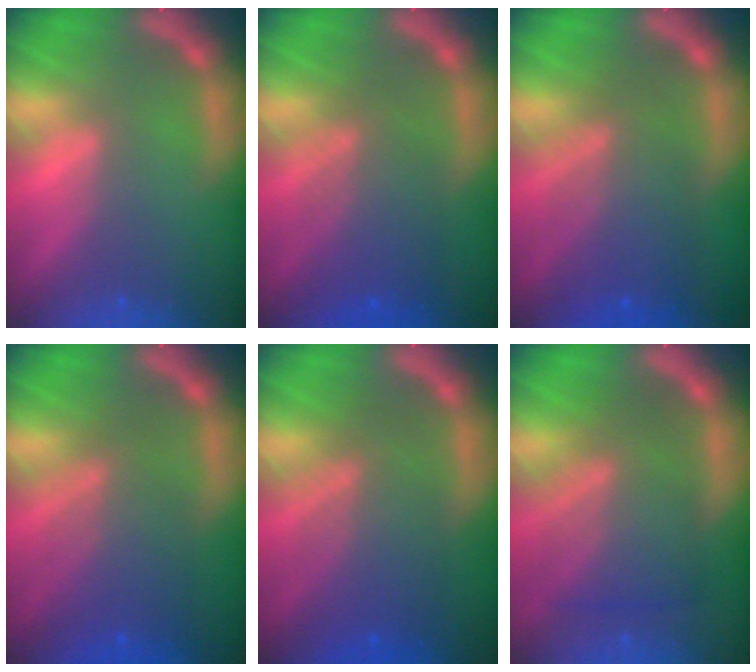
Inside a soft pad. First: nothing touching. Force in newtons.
{"total": 6.1}
{"total": 7.0}
{"total": 6.5}
{"total": 7.0}
{"total": 7.6}